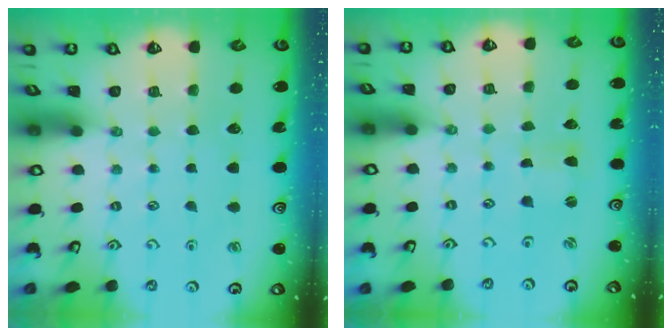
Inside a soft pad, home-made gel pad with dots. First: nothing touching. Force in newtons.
{"total": 1.3, "press": 1.2, "slide": 0.3}